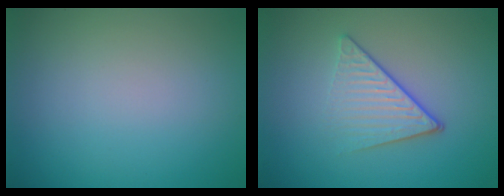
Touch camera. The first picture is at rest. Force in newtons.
{"total": 4.3, "press": 2.8, "slide": 3.2}